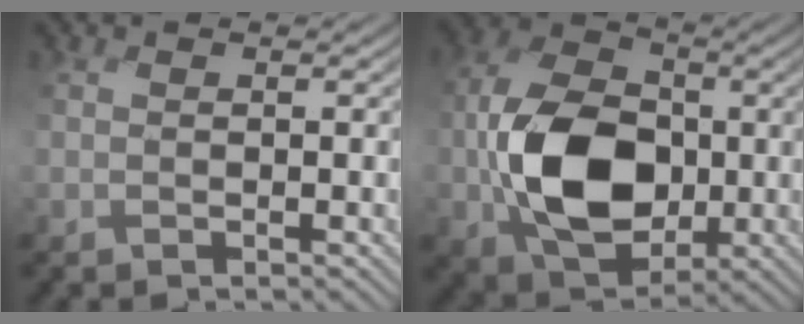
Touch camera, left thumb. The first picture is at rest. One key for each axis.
{"total": 11.8, "fx": -2.1, "fy": 8.3, "fz": 8.2, "tx": -0.169, "ty": -0.005, "tz": -0.051}